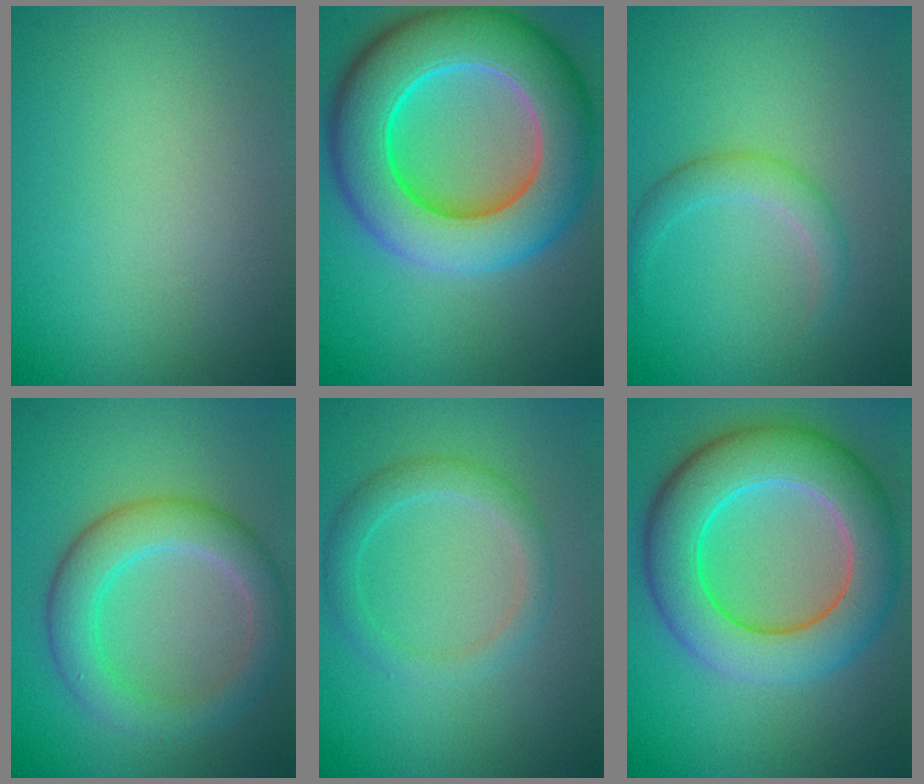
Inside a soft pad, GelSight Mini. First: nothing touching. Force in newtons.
{"total": 13.3, "press": 13.1, "slide": 2.1}
{"total": 2.0, "press": 2.0, "slide": 0.0}
{"total": 5.2, "press": 5.2, "slide": 0.3}
{"total": 2.5, "press": 2.5, "slide": 0.1}
{"total": 9.8, "press": 9.8, "slide": 0.1}